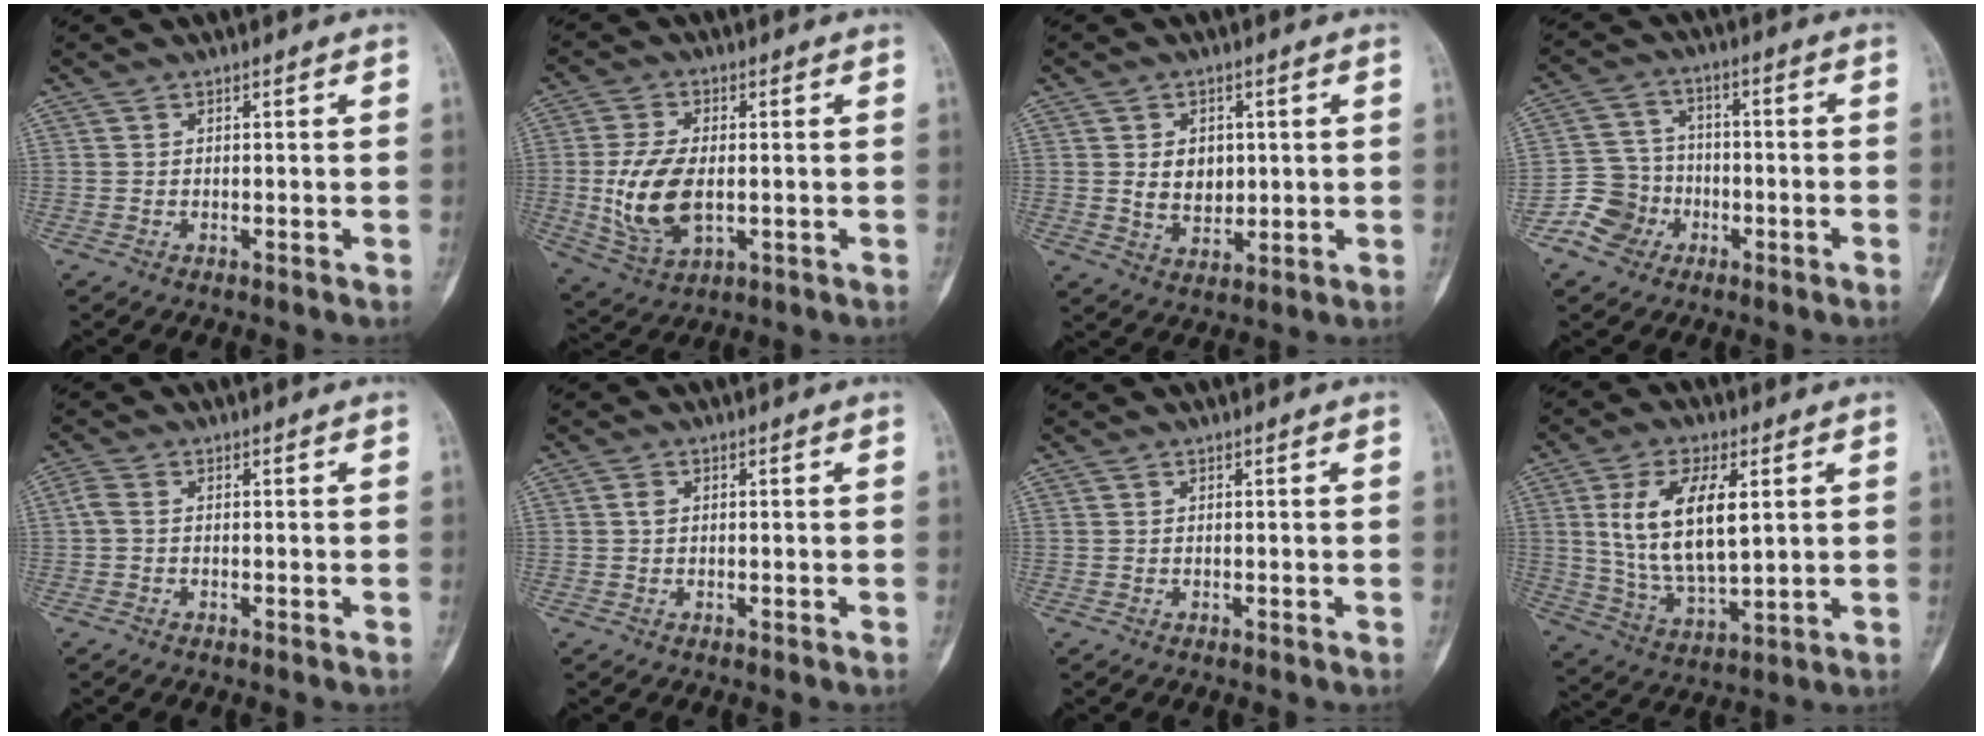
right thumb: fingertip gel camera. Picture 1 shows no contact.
{"total": 11.8, "force": [-0.8, 6.4, 9.9], "torque": [-0.201, -0.009, -0.007]}
{"total": 6.2, "force": [0.9, 4.6, 4.1], "torque": [-0.038, -0.009, 0.024]}
{"total": 7.5, "force": [-3.7, 6.4, 1.4], "torque": [0.008, 0.037, -0.072]}
{"total": 1.9, "force": [-0.1, 1.2, 1.5], "torque": [-0.036, 0.003, -0.009]}
{"total": 1.3, "force": [0.2, 1.0, 0.8], "torque": [-0.012, 0.002, 0.001]}
{"total": 0.0}
{"total": 15.2, "force": [3.5, 7.2, 13.0], "torque": [-0.234, -0.017, 0.074]}